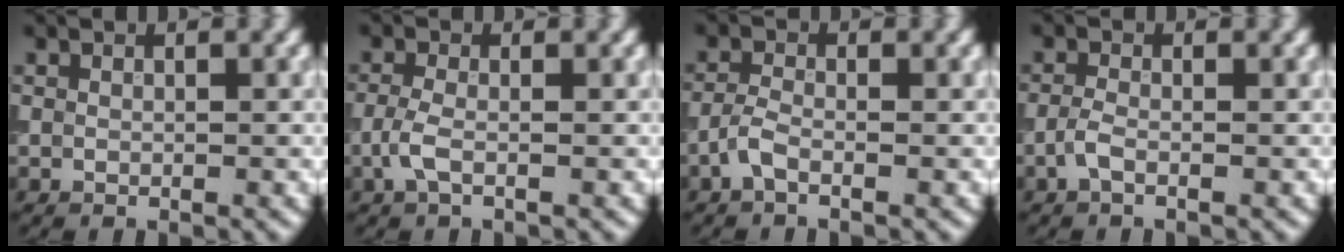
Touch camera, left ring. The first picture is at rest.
{"total": 1.9, "force": [-0.9, 0.6, 1.5], "torque": [-0.038, 0.001, -0.025]}
{"total": 1.7, "force": [-1.2, 0.5, 1.2], "torque": [-0.030, 0.002, -0.032]}
{"total": 1.4, "force": [-0.9, 0.4, 1.1], "torque": [-0.029, 0.000, -0.024]}